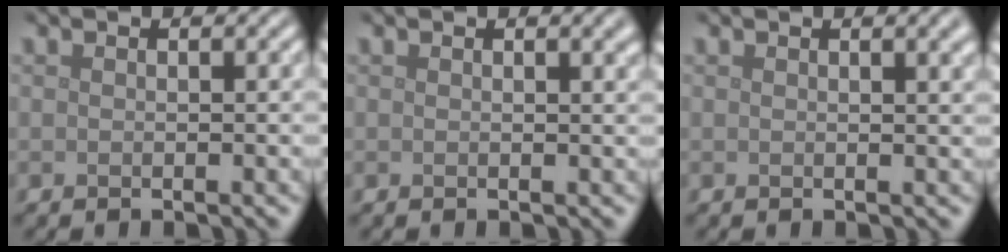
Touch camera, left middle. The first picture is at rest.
{"total": 1.5, "force": [0.8, 0.5, 1.1], "torque": [-0.006, 0.006, 0.011]}
{"total": 2.5, "force": [1.3, 0.9, 1.9], "torque": [-0.008, 0.007, 0.014]}